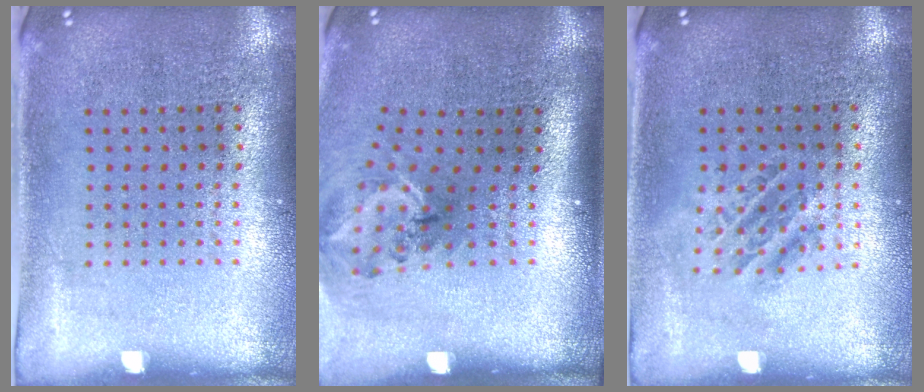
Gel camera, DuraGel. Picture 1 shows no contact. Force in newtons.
{"total": 1.7, "press": 1.2, "slide": 1.2}
{"total": 1.2, "press": 1.1, "slide": 0.6}